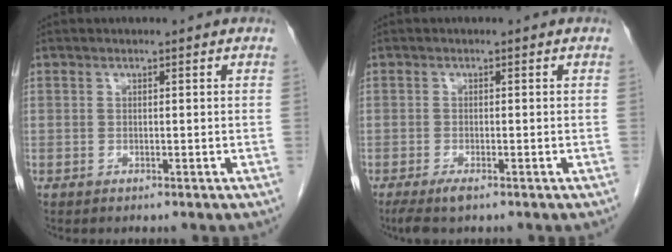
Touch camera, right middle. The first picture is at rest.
{"total": 2.9, "force": [-2.0, 0.5, 2.1], "torque": [-0.043, -0.009, -0.036]}